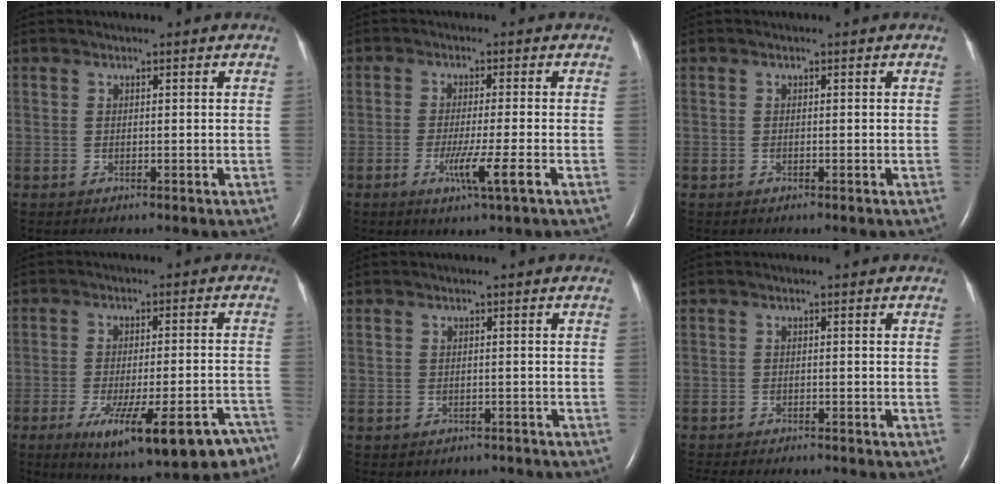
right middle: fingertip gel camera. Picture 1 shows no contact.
{"total": 5.2, "force": [-2.1, -0.8, 4.7], "torque": [-0.085, -0.015, -0.037]}
{"total": 0.0}
{"total": 16.3, "force": [-10.4, 3.8, 12.0], "torque": [-0.122, 0.004, -0.143]}
{"total": 3.5, "force": [-3.1, 1.7, 0.2], "torque": [-0.007, 0.007, -0.037]}
{"total": 9.6, "force": [-8.7, 1.6, 3.7], "torque": [-0.054, -0.014, -0.117]}